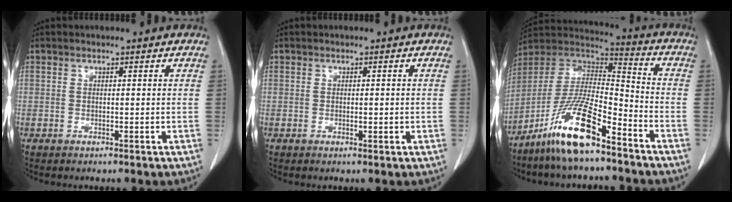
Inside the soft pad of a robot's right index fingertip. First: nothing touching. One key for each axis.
{"total": 0.8, "fx": -0.1, "fy": 0.4, "fz": 0.7, "tx": -0.011, "ty": 0.000, "tz": 0.002}
{"total": 14.6, "fx": -9.8, "fy": 2.5, "fz": 10.6, "tx": -0.204, "ty": 0.004, "tz": -0.180}